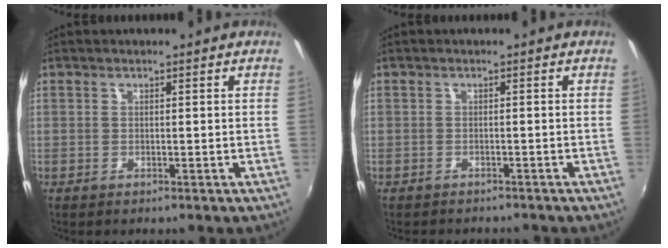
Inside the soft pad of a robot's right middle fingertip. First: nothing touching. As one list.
[{"total": 2.3, "force": [-2.1, 0.8, 0.4], "torque": [-0.016, -0.004, -0.032]}]